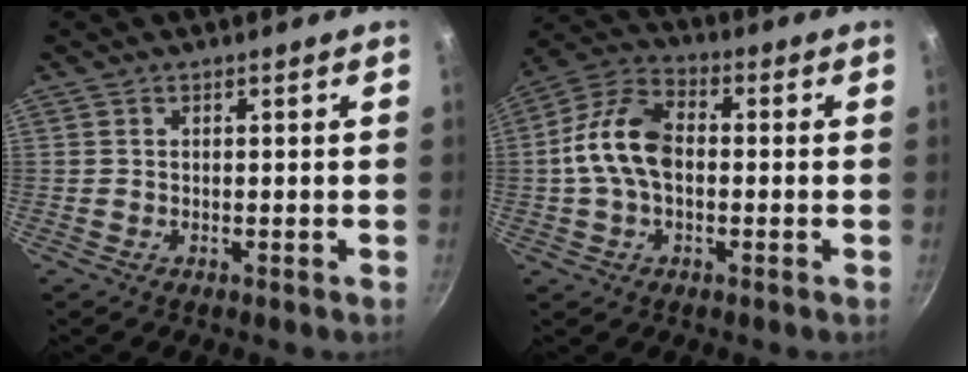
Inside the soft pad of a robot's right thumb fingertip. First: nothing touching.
{"total": 12.3, "force": [-0.2, 7.6, 9.7], "torque": [-0.173, 0.037, -0.021]}